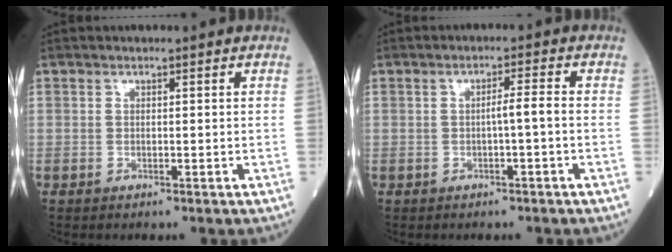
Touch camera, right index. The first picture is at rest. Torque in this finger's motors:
{"motor_torque": [0.45, -0.02, 0.30, 0.08]}